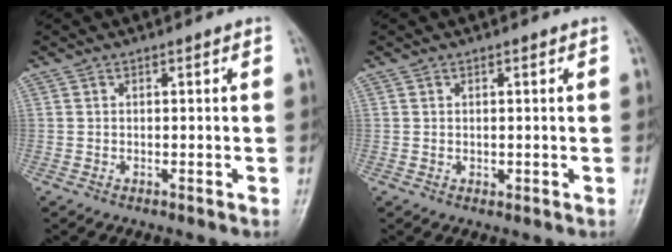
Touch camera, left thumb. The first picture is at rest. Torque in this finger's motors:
{"motor_torque": [-0.03, -0.03, 0.03, 0.08, 0.01]}